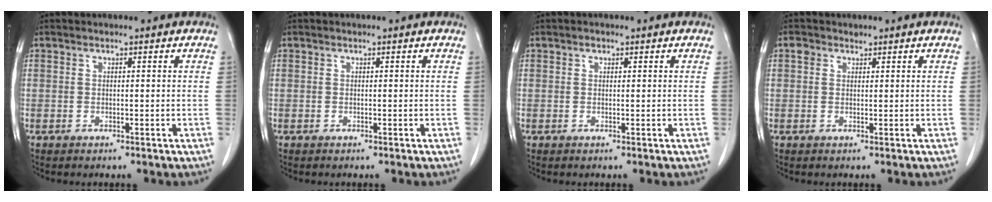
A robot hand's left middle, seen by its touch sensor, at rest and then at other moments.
{"total": 0.0}
{"total": 0.5, "force": [0.4, 0.3, 0.2], "torque": [-0.006, -0.001, 0.005]}
{"total": 1.4, "force": [0.9, 1.0, 0.4], "torque": [-0.010, 0.010, 0.016]}